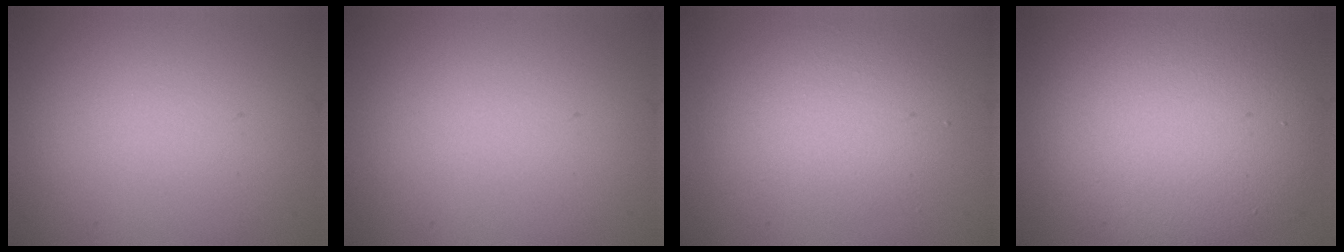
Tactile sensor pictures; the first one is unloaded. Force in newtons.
{"total": 0.0}
{"total": 3.8, "press": 3.8, "slide": 0.3}
{"total": 11.3, "press": 11.3, "slide": 0.7}